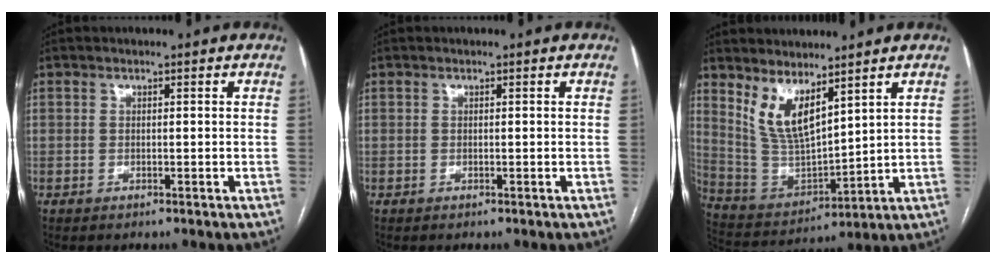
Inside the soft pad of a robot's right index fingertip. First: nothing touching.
{"total": 0.0}
{"total": 9.3, "force": [6.0, 2.9, 6.6], "torque": [-0.133, -0.011, 0.139]}